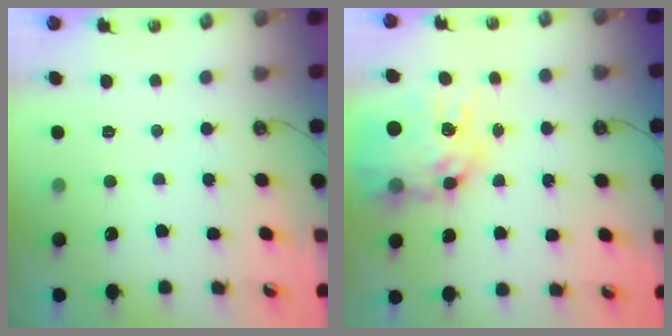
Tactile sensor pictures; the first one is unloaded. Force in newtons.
{"total": 17.5, "press": 17.4, "slide": 1.4}